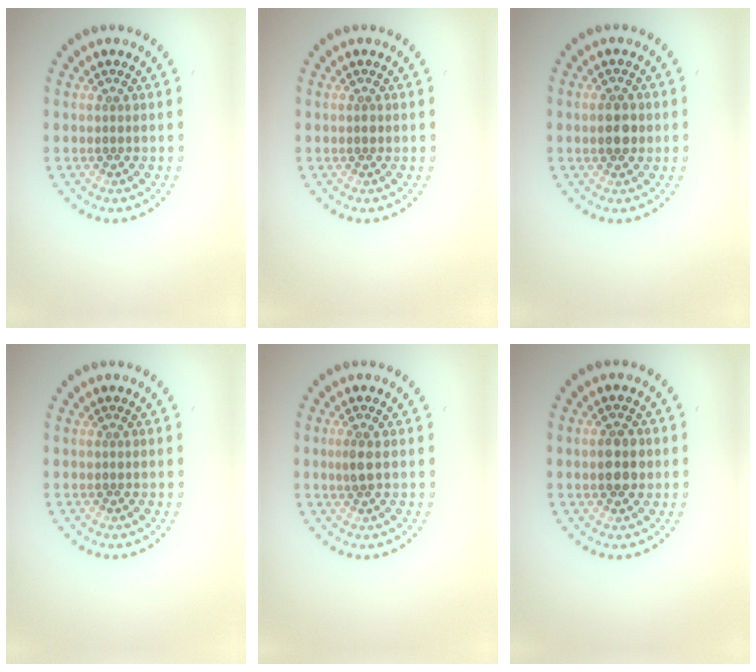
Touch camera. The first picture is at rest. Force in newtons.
{"total": 0.6, "press": 0.6, "slide": 0.1}
{"total": 2.8, "press": 2.8, "slide": 0.2}
{"total": 0.0}
{"total": 1.3, "press": 1.2, "slide": 0.4}
{"total": 3.1, "press": 3.1, "slide": 0.1}